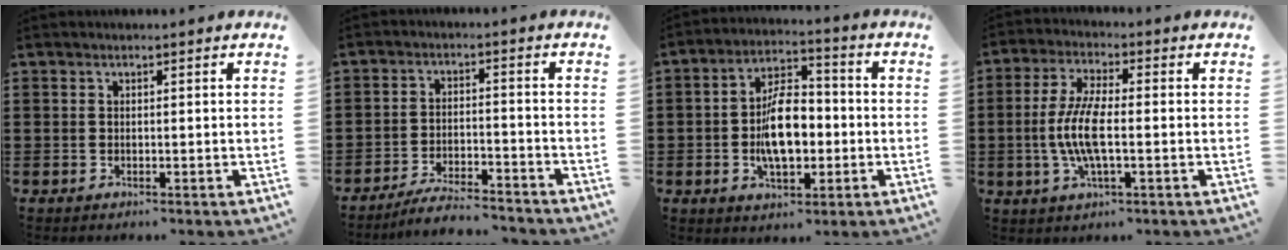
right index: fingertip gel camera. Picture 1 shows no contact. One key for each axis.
{"total": 5.2, "fx": -5.0, "fy": 0.1, "fz": 1.6, "tx": -0.034, "ty": -0.003, "tz": -0.098}
{"total": 9.8, "fx": -1.4, "fy": 5.1, "fz": 8.3, "tx": -0.140, "ty": 0.003, "tz": -0.031}
{"total": 7.8, "fx": -1.2, "fy": 2.3, "fz": 7.4, "tx": -0.170, "ty": -0.014, "tz": -0.031}